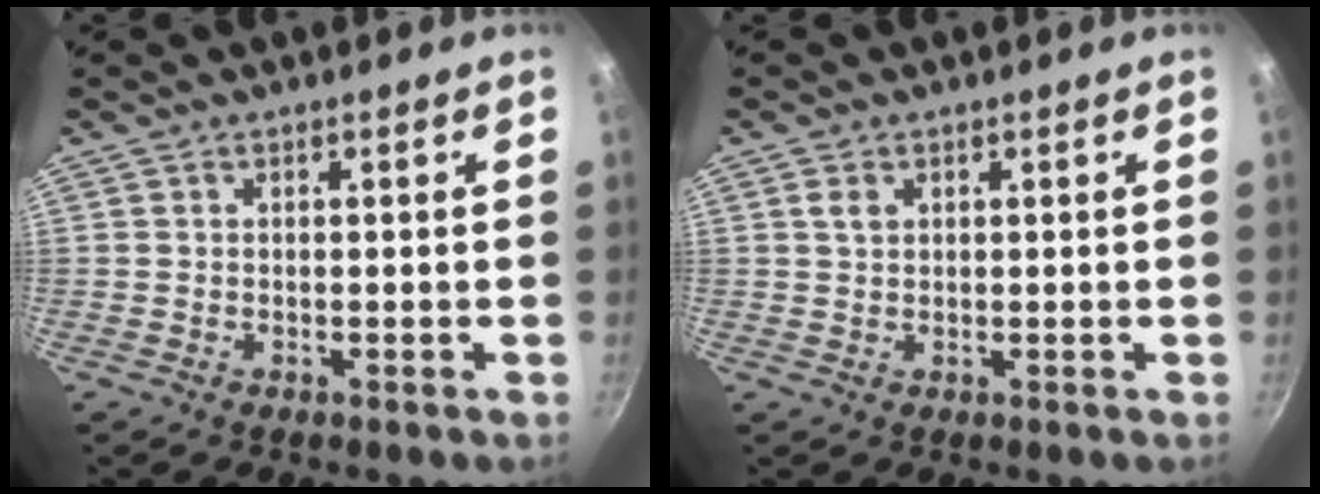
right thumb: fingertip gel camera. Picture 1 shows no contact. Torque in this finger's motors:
{"motor_torque": [-0.35, 0.24, -0.02, 0.07, 0.00]}